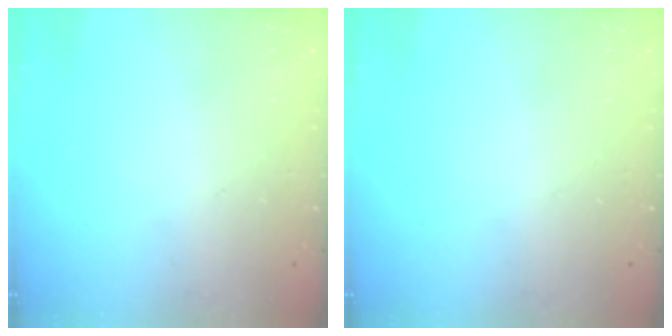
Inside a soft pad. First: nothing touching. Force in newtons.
{"total": 0.0}